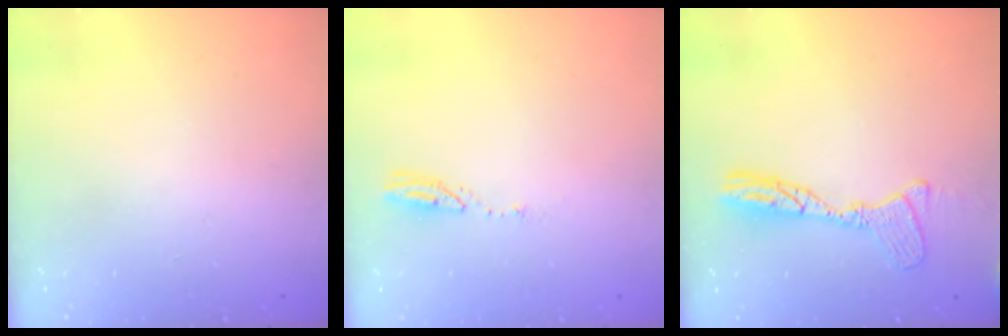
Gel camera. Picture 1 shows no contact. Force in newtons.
{"total": 4.1, "press": 4.1, "slide": 0.3}
{"total": 13.5, "press": 13.5, "slide": 1.3}